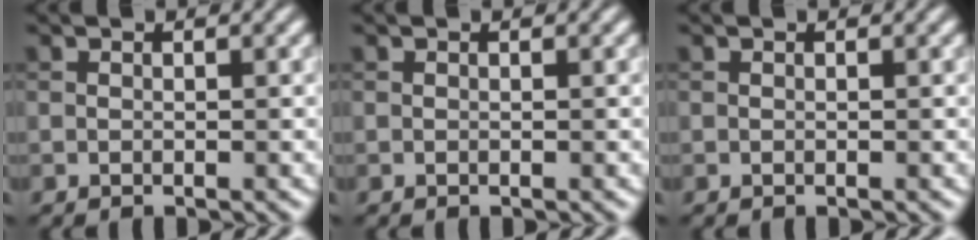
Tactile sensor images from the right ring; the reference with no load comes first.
{"total": 0.0}
{"total": 0.0}